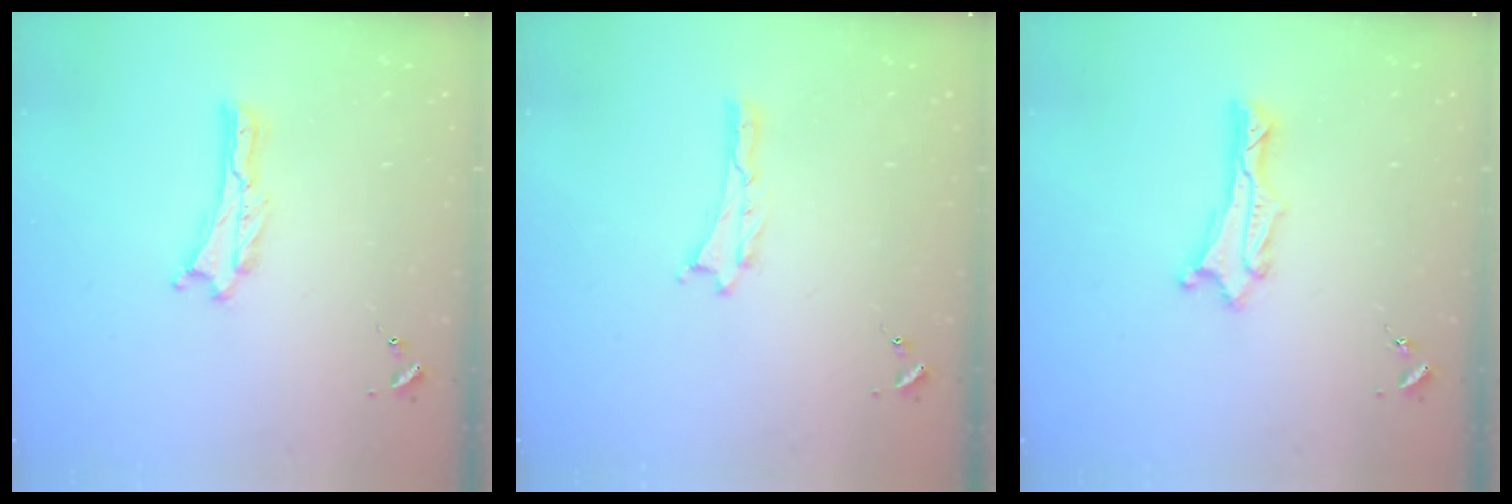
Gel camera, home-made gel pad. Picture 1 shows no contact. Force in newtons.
{"total": 0.0}
{"total": 1.3, "press": 1.3, "slide": 0.1}